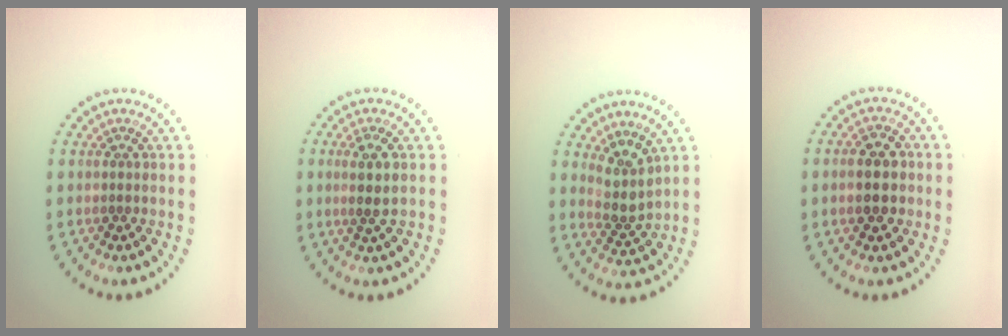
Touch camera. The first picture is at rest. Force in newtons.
{"total": 1.7, "press": 1.5, "slide": 0.8}
{"total": 2.8, "press": 2.1, "slide": 1.8}
{"total": 3.2, "press": 3.2, "slide": 0.3}